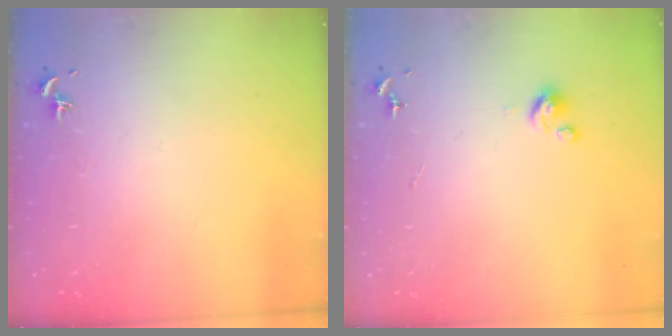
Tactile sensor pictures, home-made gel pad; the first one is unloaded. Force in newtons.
{"total": 3.5, "press": 3.5, "slide": 0.3}